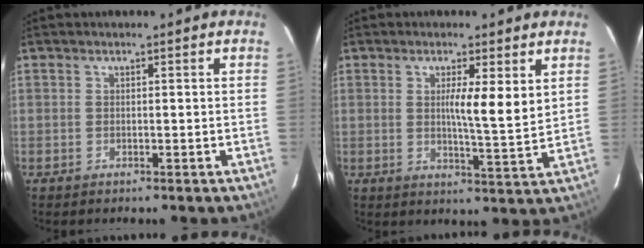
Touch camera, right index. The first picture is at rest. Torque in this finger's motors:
{"motor_torque": [0.39, 0.20, 0.20, 0.06]}